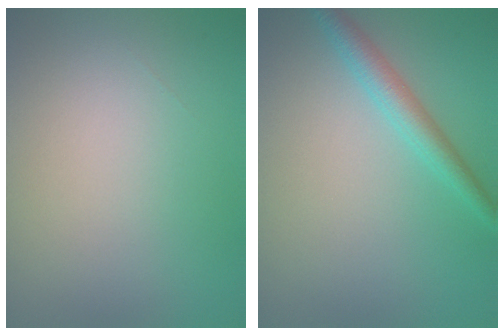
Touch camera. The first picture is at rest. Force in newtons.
{"total": 2.5, "press": 2.5, "slide": 0.0}